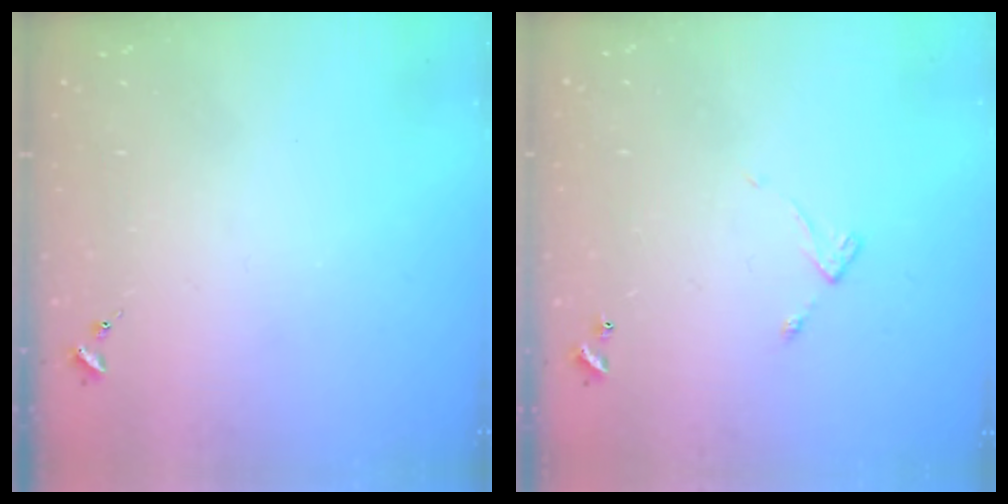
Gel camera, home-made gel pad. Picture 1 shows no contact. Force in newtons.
{"total": 5.7, "press": 5.7, "slide": 0.5}